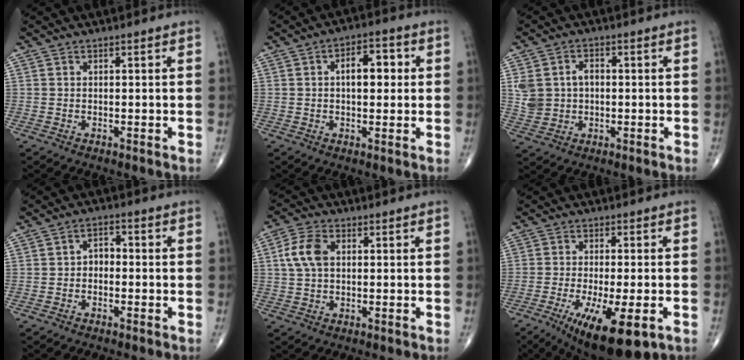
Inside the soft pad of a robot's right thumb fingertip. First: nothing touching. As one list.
[{"total": 7.0, "force": [1.0, 3.8, 5.8], "torque": [-0.066, 0.012, 0.008]}, {"total": 7.6, "force": [0.7, 5.9, 4.6], "torque": [-0.076, 0.010, 0.019]}, {"total": 3.0, "force": [-0.6, 2.1, 2.1], "torque": [-0.019, 0.016, -0.021]}, {"total": 6.3, "force": [1.1, 3.9, 4.8], "torque": [-0.102, 0.011, 0.018]}, {"total": 14.3, "force": [-6.2, 4.2, 12.2], "torque": [-0.198, -0.015, -0.089]}]